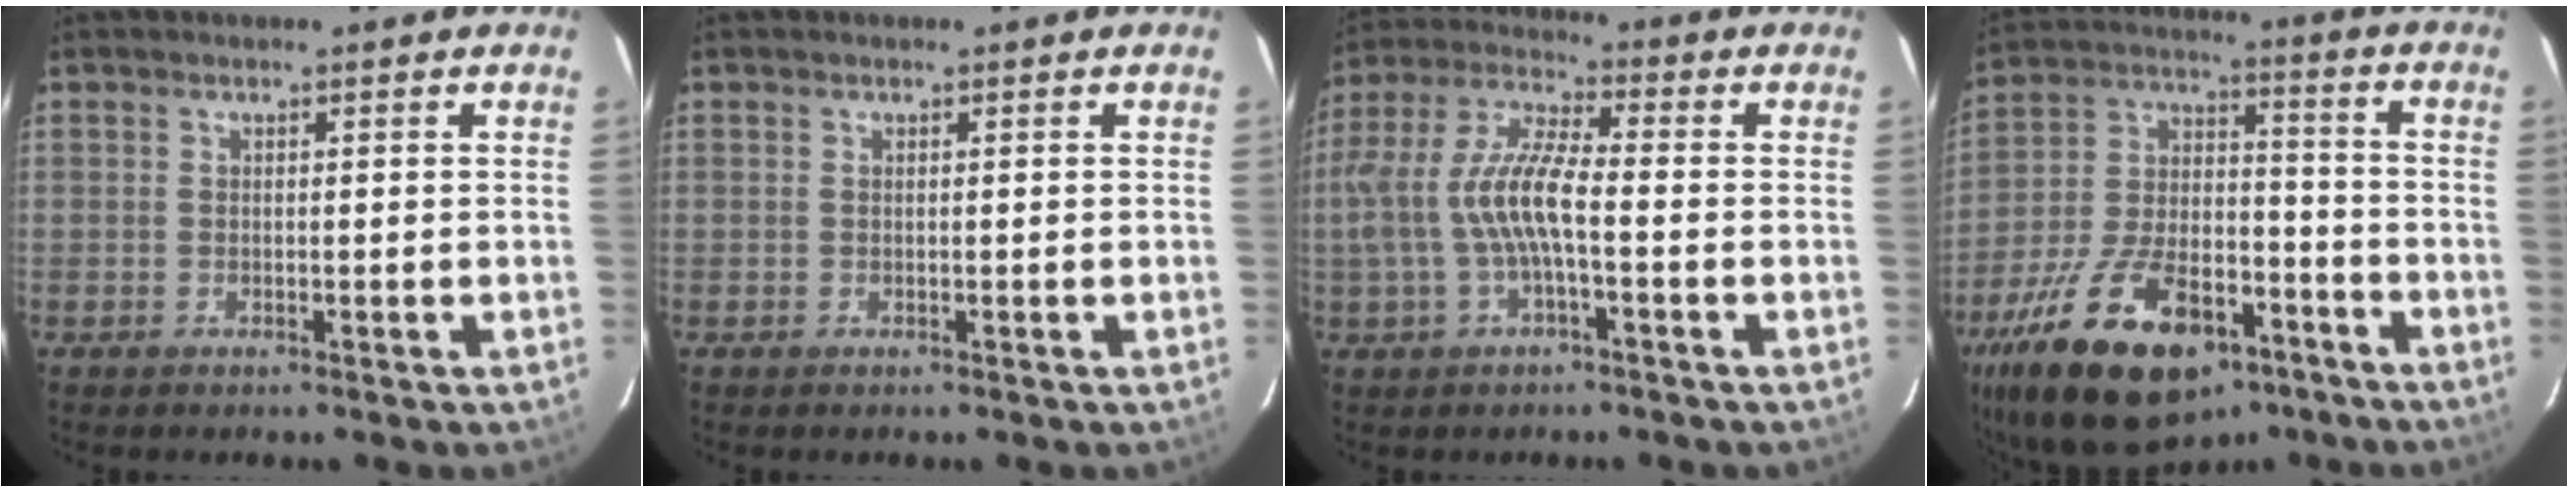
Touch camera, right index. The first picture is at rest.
{"total": 0.0}
{"total": 11.4, "force": [-2.0, 3.1, 10.8], "torque": [-0.227, 0.007, -0.035]}
{"total": 26.6, "force": [-16.2, 12.7, 16.8], "torque": [-0.330, -0.010, -0.255]}